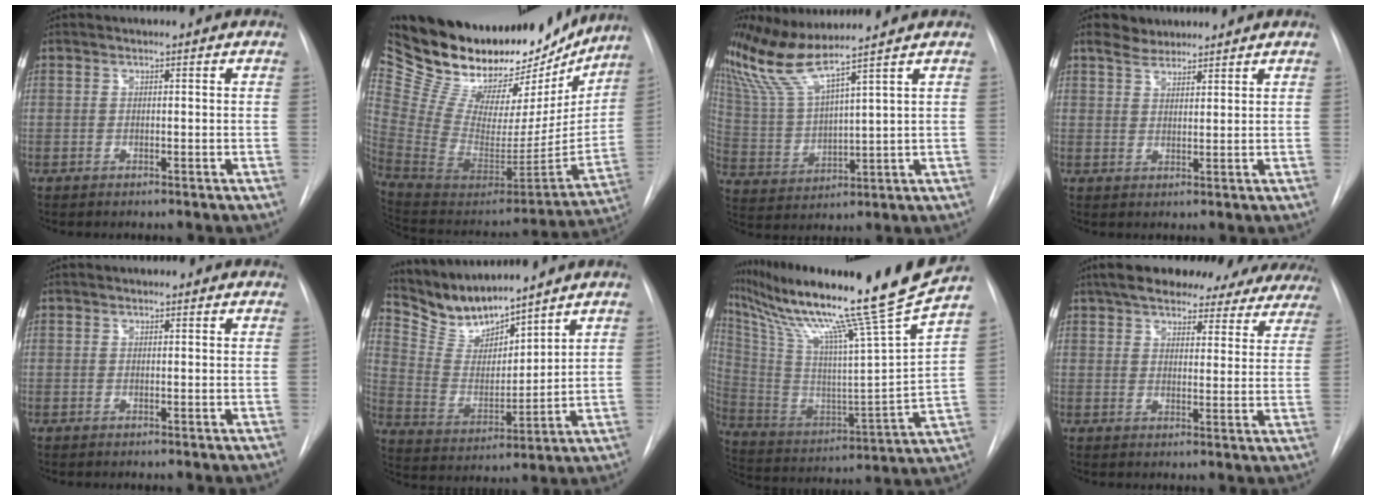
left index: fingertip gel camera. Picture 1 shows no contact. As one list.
[{"total": 35.4, "force": [29.1, 13.5, 15.1], "torque": [-0.269, -0.015, 0.434]}, {"total": 8.8, "force": [7.5, -1.4, 4.4], "torque": [-0.103, 0.001, 0.159]}, {"total": 3.4, "force": [3.1, 1.3, 0.6], "torque": [-0.017, 0.016, 0.057]}, {"total": 0.7, "force": [0.6, 0.4, 0.1], "torque": [-0.005, 0.004, 0.008]}, {"total": 10.6, "force": [10.2, 1.3, 2.6], "torque": [-0.064, 0.003, 0.210]}, {"total": 27.2, "force": [21.8, -3.1, 16.0], "torque": [-0.287, -0.061, 0.347]}, {"total": 26.1, "force": [22.3, 7.8, 11.2], "torque": [-0.178, 0.014, 0.266]}]